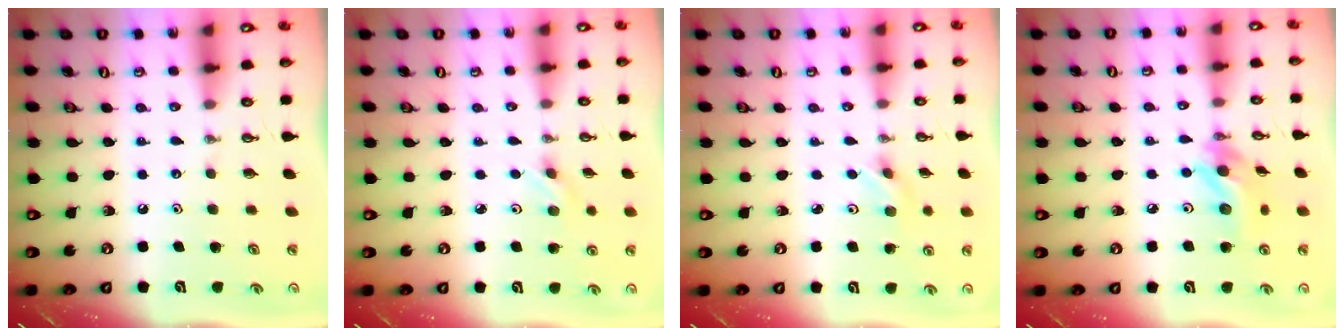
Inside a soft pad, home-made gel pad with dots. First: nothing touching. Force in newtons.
{"total": 2.9, "press": 2.6, "slide": 1.4}
{"total": 2.5, "press": 2.5, "slide": 0.5}
{"total": 13.3, "press": 12.2, "slide": 5.5}